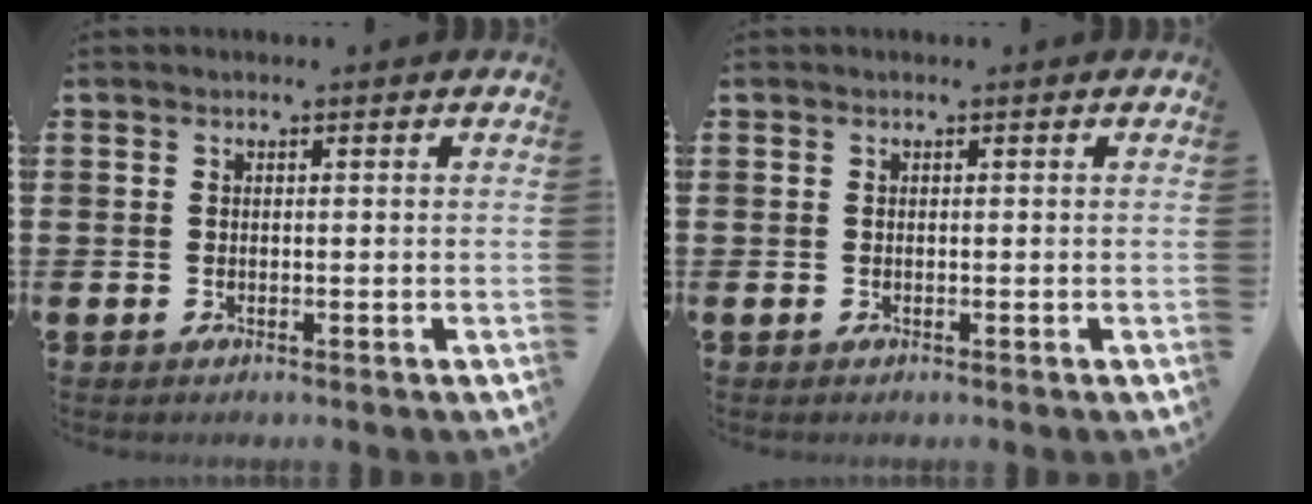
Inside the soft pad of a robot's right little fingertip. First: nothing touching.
{"total": 0.0}